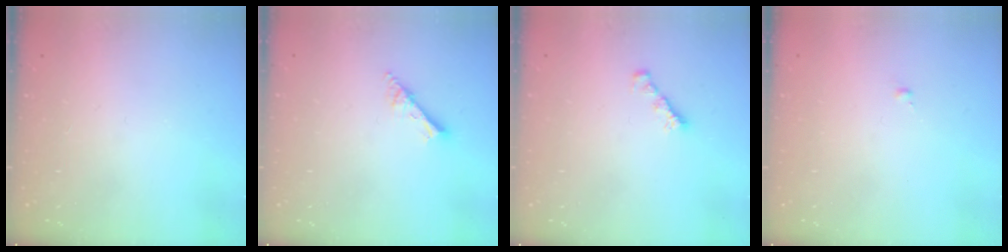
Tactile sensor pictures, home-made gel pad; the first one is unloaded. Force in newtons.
{"total": 2.5, "press": 2.5, "slide": 0.2}
{"total": 1.6, "press": 1.5, "slide": 0.5}
{"total": 0.0}